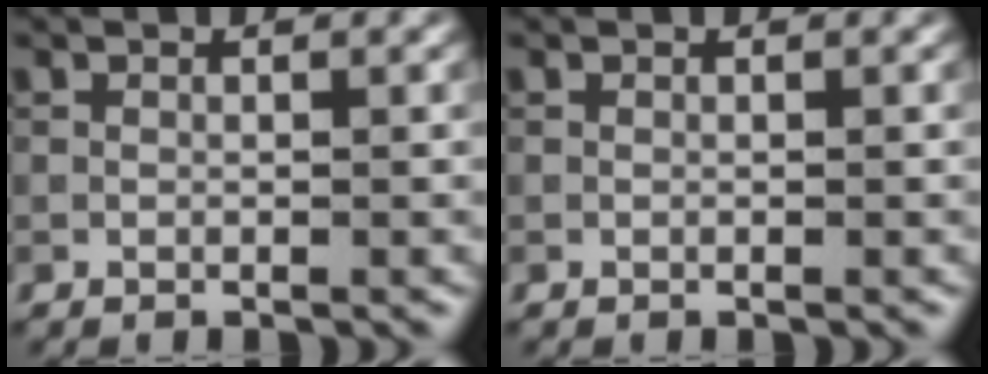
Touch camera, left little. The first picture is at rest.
{"total": 0.0}